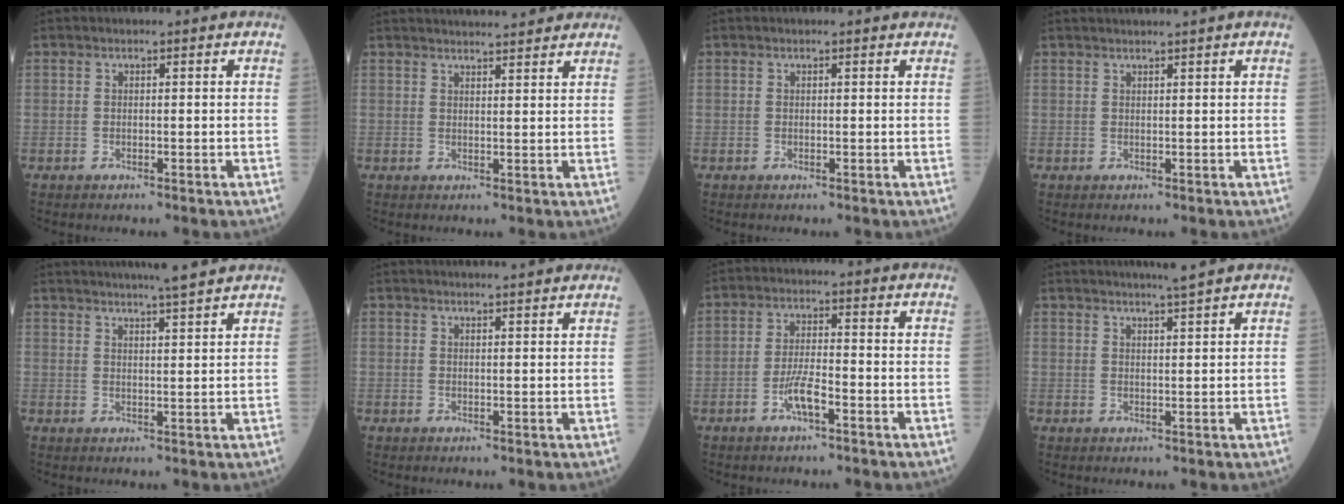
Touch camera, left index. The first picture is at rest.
{"total": 11.1, "force": [10.2, 1.3, 4.1], "torque": [-0.055, 0.025, 0.127]}
{"total": 1.1, "force": [1.1, 0.2, 0.2], "torque": [-0.007, 0.010, 0.007]}
{"total": 2.8, "force": [2.4, -0.9, 1.2], "torque": [-0.009, 0.016, 0.042]}
{"total": 10.0, "force": [9.0, -0.7, 4.2], "torque": [-0.069, 0.006, 0.119]}
{"total": 9.8, "force": [9.0, 0.6, 3.9], "torque": [-0.053, 0.028, 0.104]}
{"total": 4.3, "force": [-2.2, 0.7, 3.6], "torque": [-0.074, 0.001, -0.044]}
{"total": 4.7, "force": [4.1, -0.8, 2.1], "torque": [-0.034, 0.004, 0.059]}